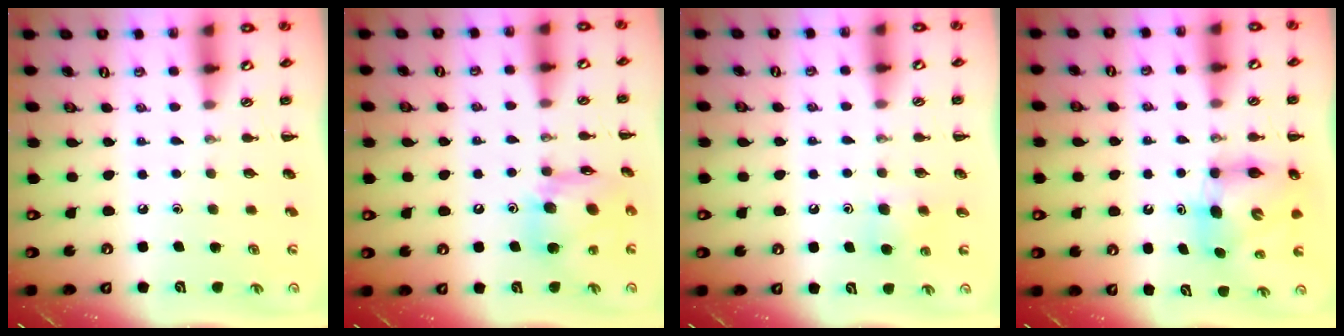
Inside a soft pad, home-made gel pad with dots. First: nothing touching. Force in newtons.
{"total": 13.4, "press": 12.9, "slide": 3.7}
{"total": 4.8, "press": 4.6, "slide": 1.3}
{"total": 6.8, "press": 6.7, "slide": 1.1}